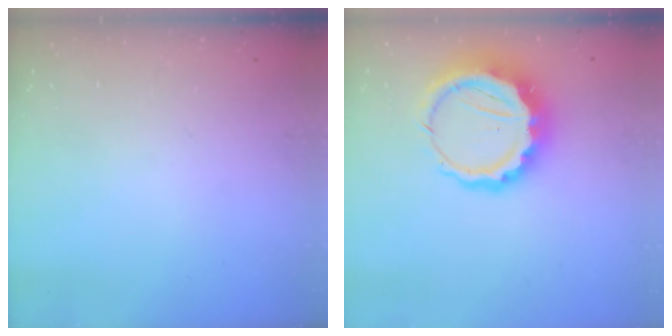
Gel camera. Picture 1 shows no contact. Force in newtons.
{"total": 12.0, "press": 11.7, "slide": 2.7}